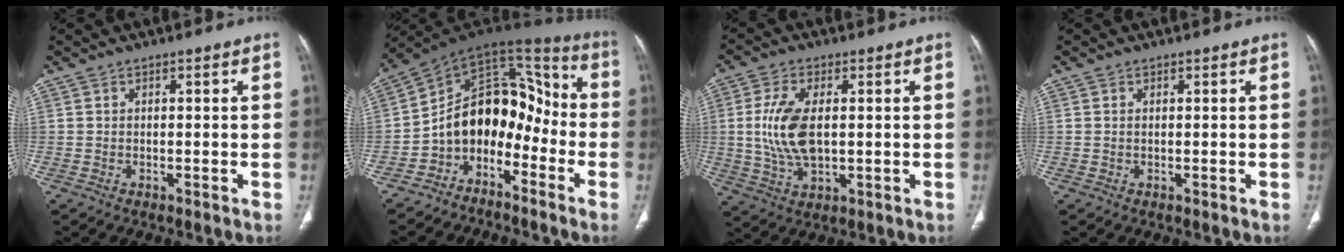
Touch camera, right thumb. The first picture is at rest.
{"total": 14.5, "force": [-5.7, 10.0, 8.7], "torque": [-0.092, 0.113, -0.106]}
{"total": 10.9, "force": [0.8, 5.7, 9.2], "torque": [-0.197, -0.006, 0.021]}
{"total": 0.0}